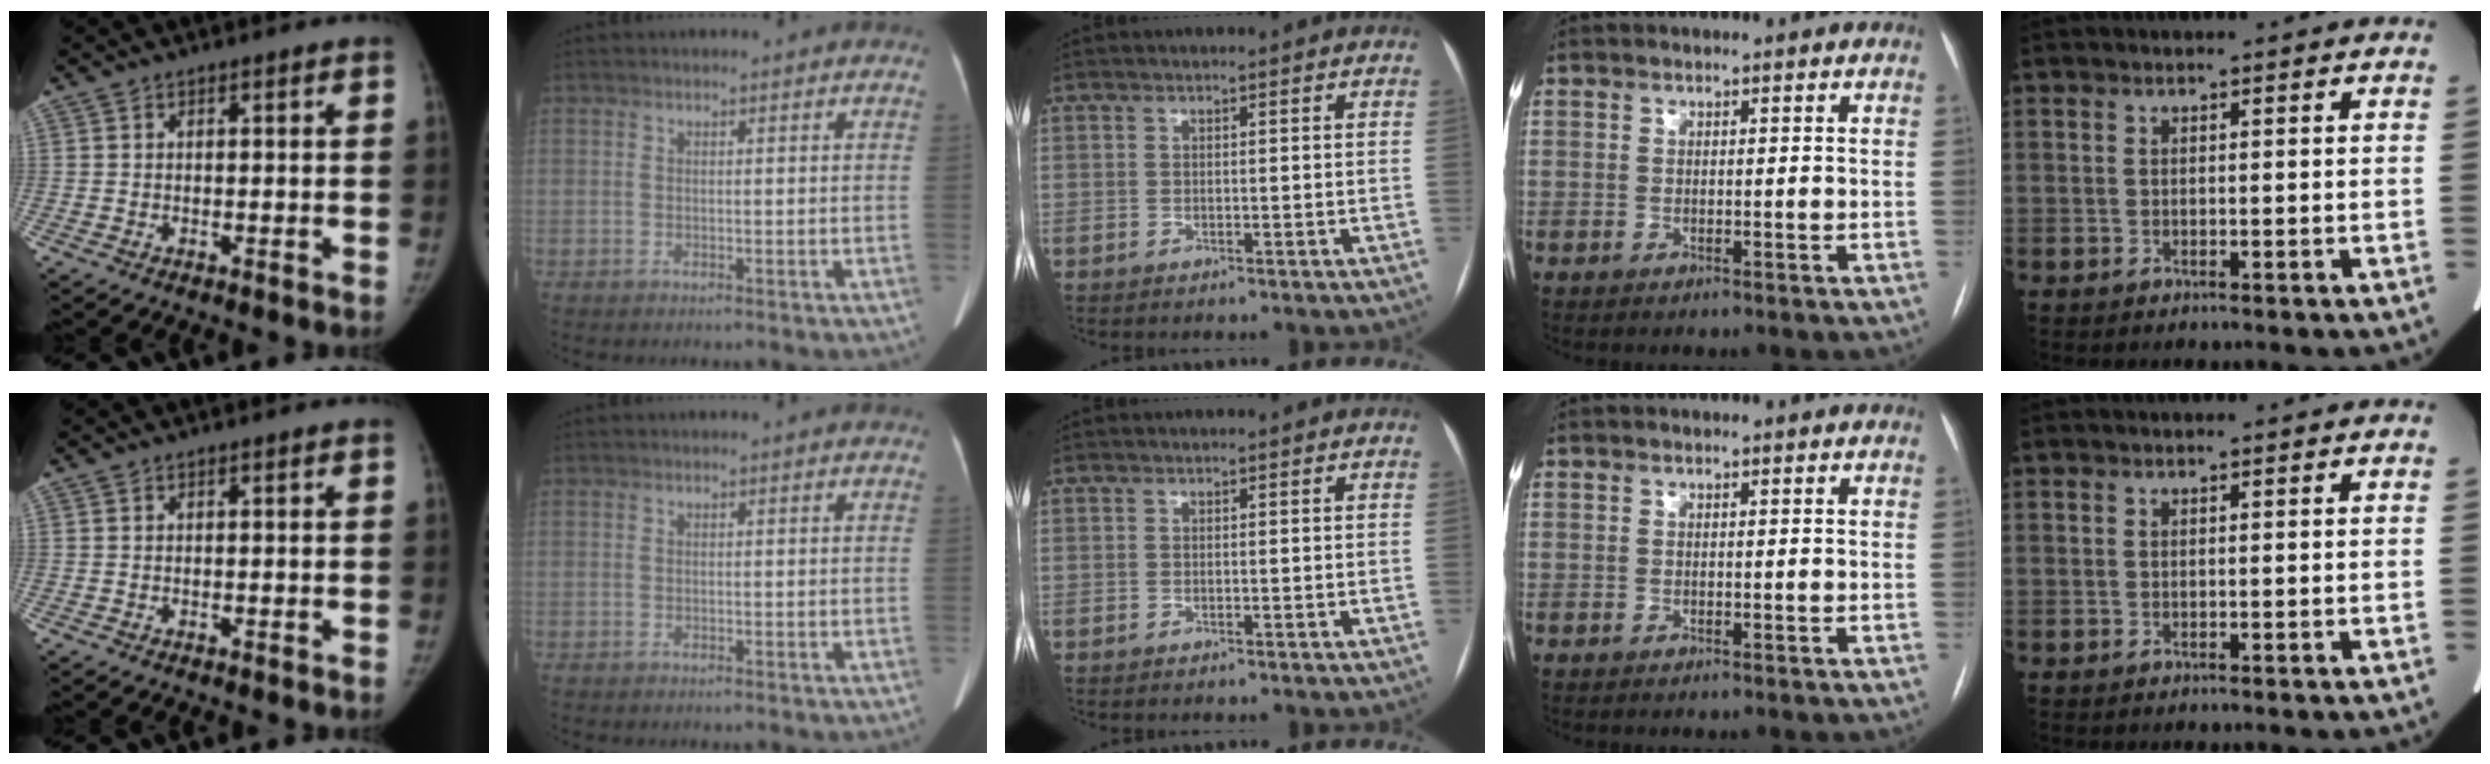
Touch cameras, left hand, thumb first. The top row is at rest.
{}